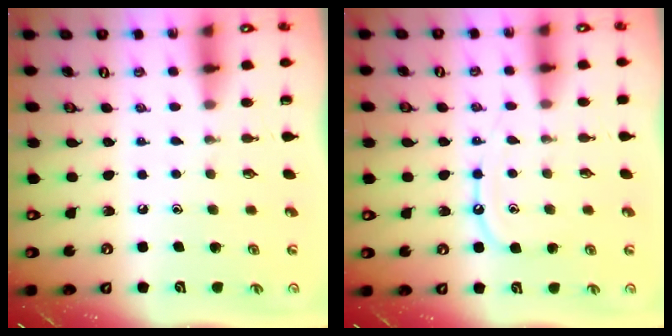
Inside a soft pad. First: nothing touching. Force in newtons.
{"total": 9.4, "press": 9.3, "slide": 1.0}